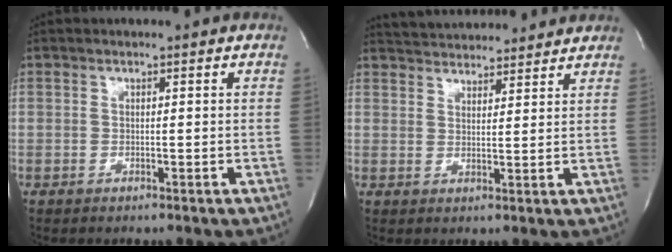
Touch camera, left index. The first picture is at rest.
{"total": 12.0, "force": [11.3, 2.4, 3.0], "torque": [-0.043, 0.026, 0.152]}